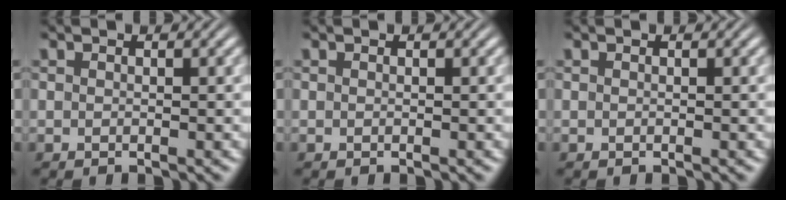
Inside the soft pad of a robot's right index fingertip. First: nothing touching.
{"total": 0.0}
{"total": 0.0}